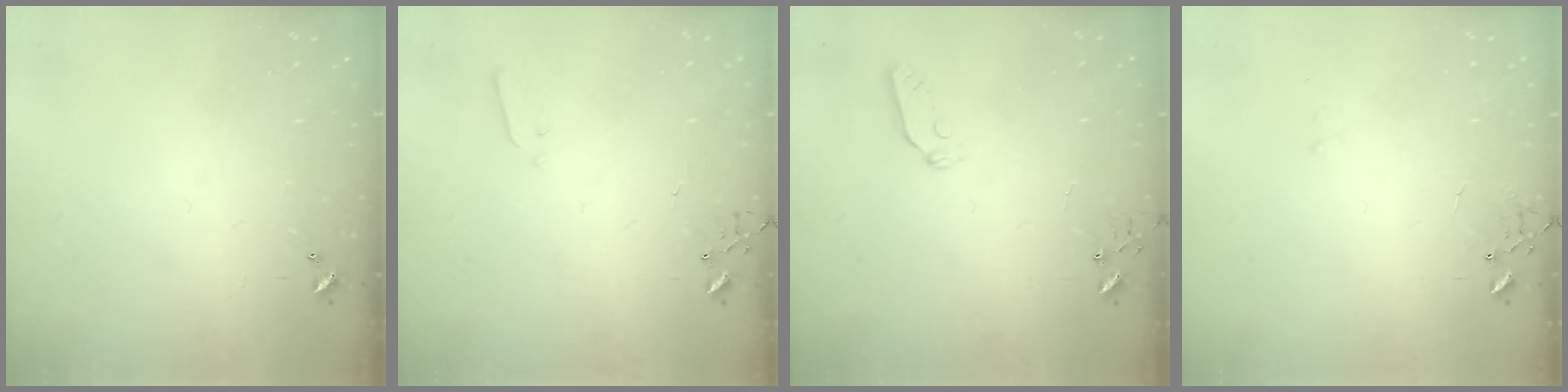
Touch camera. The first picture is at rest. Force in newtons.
{"total": 1.9, "press": 1.9, "slide": 0.4}
{"total": 5.0, "press": 4.9, "slide": 0.6}
{"total": 8.0, "press": 8.0, "slide": 0.9}